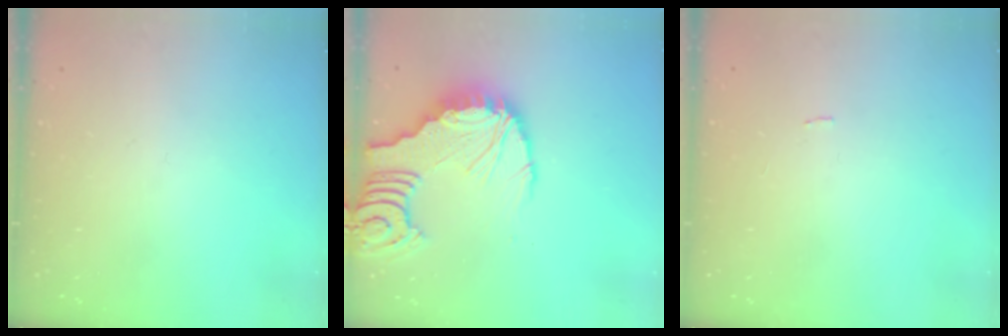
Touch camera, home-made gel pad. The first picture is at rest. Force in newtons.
{"total": 10.0, "press": 9.9, "slide": 1.2}
{"total": 0.6, "press": 0.5, "slide": 0.2}